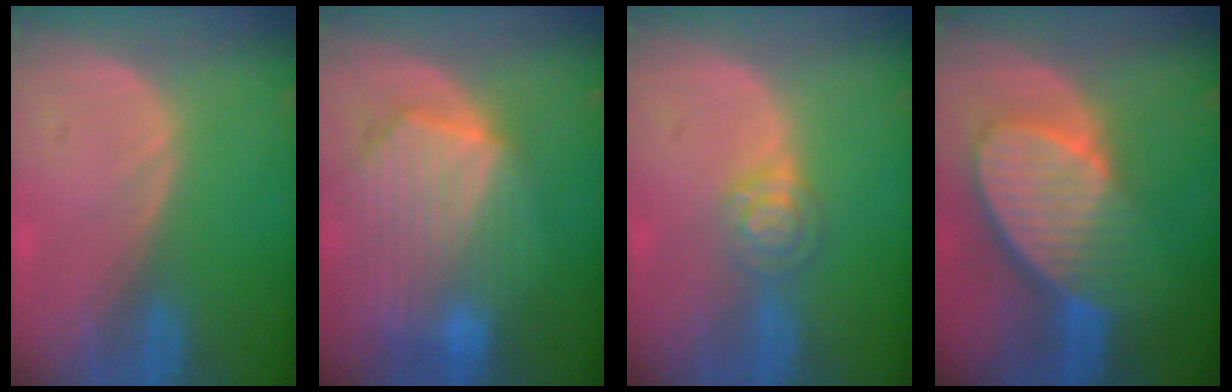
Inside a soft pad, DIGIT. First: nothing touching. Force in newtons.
{"total": 10.3, "press": 8.9, "slide": 5.2}
{"total": 4.0, "press": 3.6, "slide": 1.7}
{"total": 10.0, "press": 8.7, "slide": 4.8}